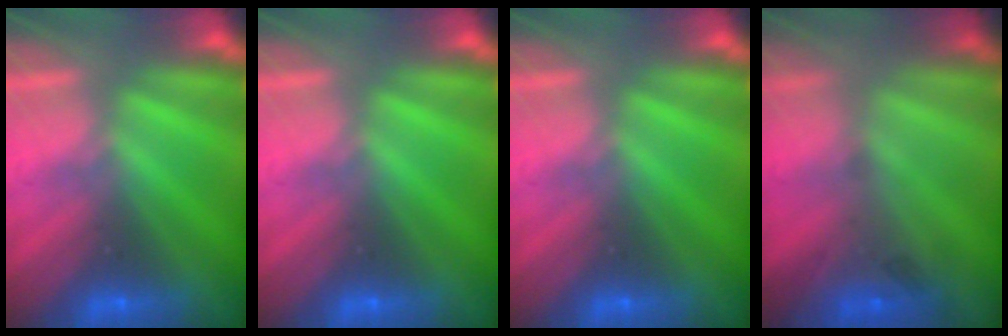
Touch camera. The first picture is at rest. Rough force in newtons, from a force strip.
{"total": 0.0}
{"total": 0.0}
{"total": 2.2}